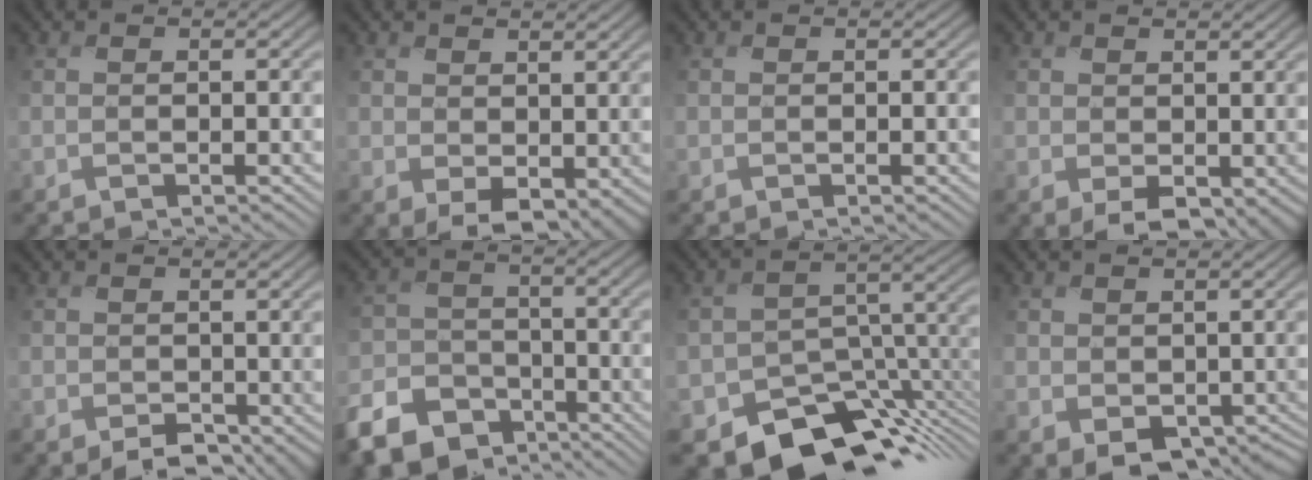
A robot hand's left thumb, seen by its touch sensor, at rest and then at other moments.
{"total": 3.9, "force": [0.6, 2.6, 2.8], "torque": [-0.057, -0.016, 0.020]}
{"total": 0.0}
{"total": 3.3, "force": [0.0, 2.3, 2.4], "torque": [-0.050, -0.015, 0.006]}
{"total": 2.6, "force": [-1.0, 2.0, 1.3], "torque": [-0.030, -0.013, -0.017]}
{"total": 10.6, "force": [-7.8, 6.2, 3.6], "torque": [-0.103, -0.020, -0.129]}
{"total": 12.3, "force": [-8.8, 6.5, 5.5], "torque": [-0.090, -0.033, -0.120]}
{"total": 3.7, "force": [-0.3, 3.0, 2.2], "torque": [-0.056, -0.023, 0.002]}